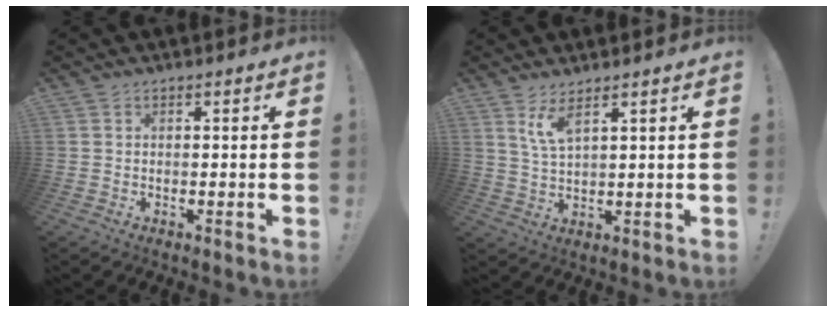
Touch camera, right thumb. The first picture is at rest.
{"total": 5.8, "force": [3.8, 1.2, 4.2], "torque": [-0.079, -0.015, 0.065]}